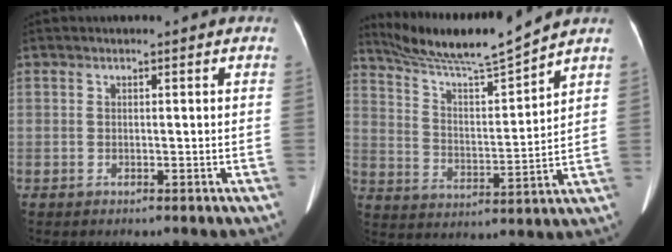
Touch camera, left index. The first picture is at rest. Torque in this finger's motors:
{"motor_torque": [-0.92, -0.97, -0.51, -0.05]}